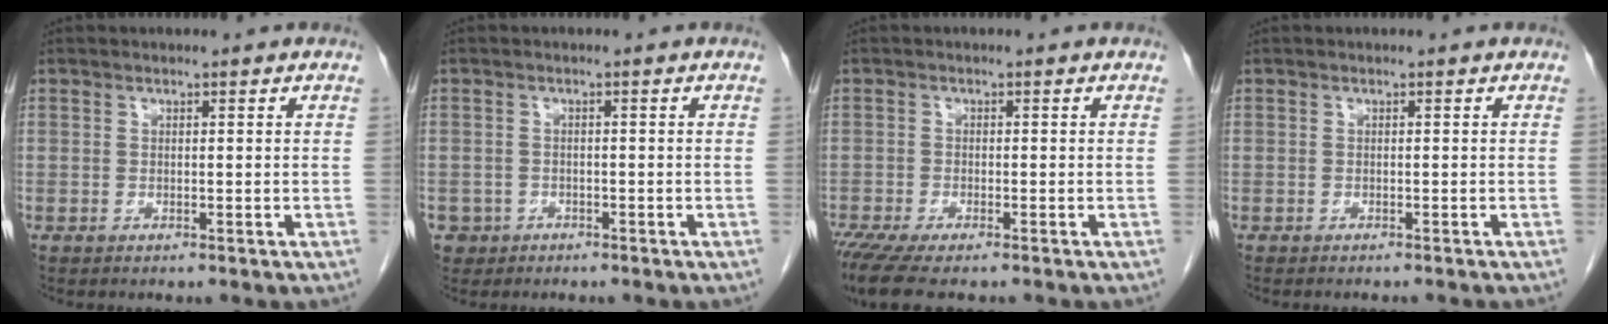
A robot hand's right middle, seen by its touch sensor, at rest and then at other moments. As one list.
[{"total": 2.9, "force": [-1.6, 2.4, 0.1], "torque": [-0.001, 0.008, -0.026]}, {"total": 7.1, "force": [-5.6, 1.2, 4.3], "torque": [-0.072, -0.018, -0.090]}, {"total": 3.4, "force": [-3.2, 0.0, 1.3], "torque": [-0.016, -0.005, -0.039]}]